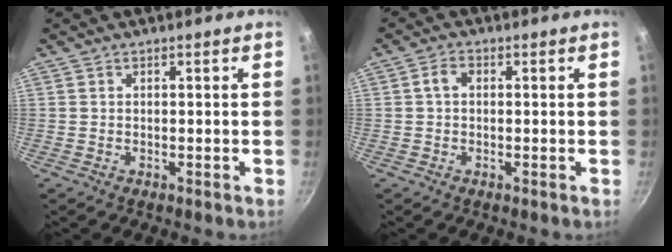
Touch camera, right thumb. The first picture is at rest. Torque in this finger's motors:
{"motor_torque": [0.25, 0.28, 0.47, -0.03, -0.02]}